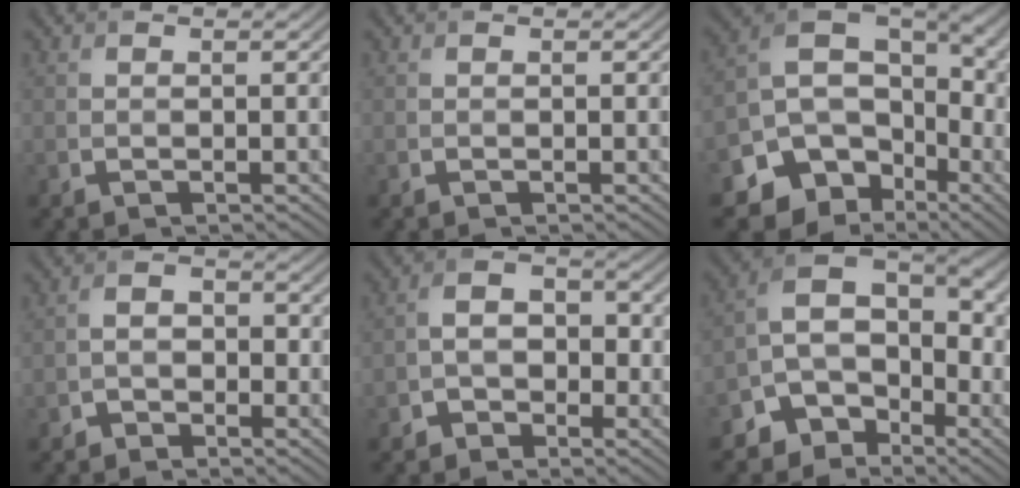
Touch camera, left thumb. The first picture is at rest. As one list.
[{"total": 0.0}, {"total": 15.5, "force": [-6.0, 12.1, 7.7], "torque": [-0.165, -0.035, -0.090]}, {"total": 3.2, "force": [-1.4, 2.6, 1.3], "torque": [-0.008, 0.007, -0.038]}, {"total": 4.8, "force": [-1.7, 3.8, 2.3], "torque": [-0.022, 0.006, -0.043]}, {"total": 9.6, "force": [-4.8, 7.1, 4.3], "torque": [-0.084, -0.008, -0.096]}]